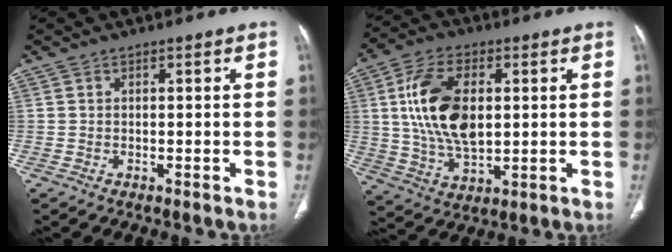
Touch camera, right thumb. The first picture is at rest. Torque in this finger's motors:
{"motor_torque": [2.52, 2.48, 1.82, 0.34, 0.38]}